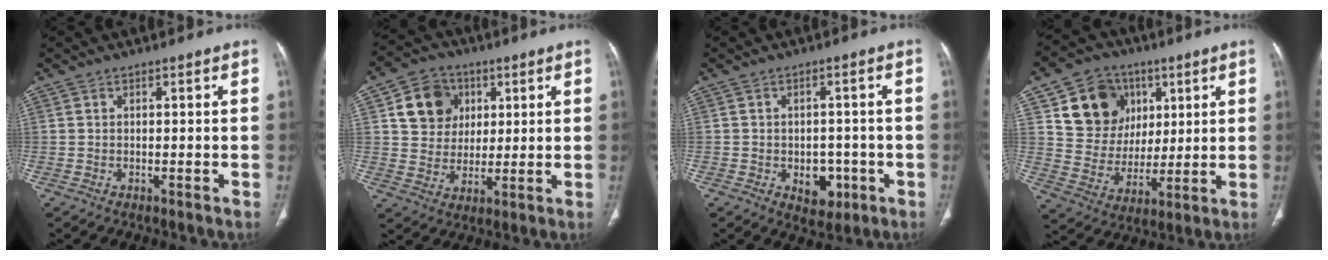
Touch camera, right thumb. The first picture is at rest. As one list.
[{"total": 11.0, "force": [3.7, 9.4, 4.3], "torque": [-0.039, -0.005, 0.065]}, {"total": 6.0, "force": [-1.9, 4.3, 3.7], "torque": [-0.018, 0.011, -0.016]}, {"total": 15.9, "force": [6.4, 13.1, 6.2], "torque": [-0.064, -0.010, 0.122]}]